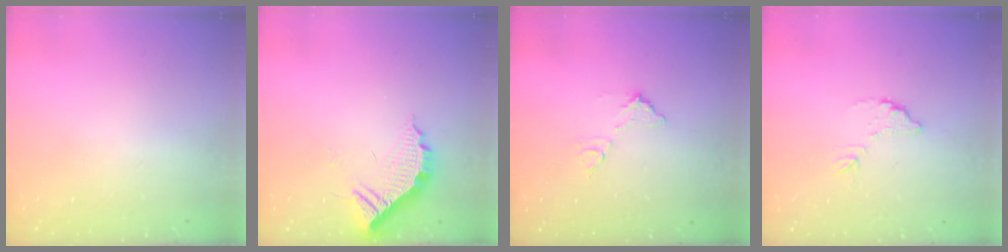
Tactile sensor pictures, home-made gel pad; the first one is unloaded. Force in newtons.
{"total": 10.2, "press": 10.1, "slide": 0.6}
{"total": 7.3, "press": 7.3, "slide": 0.3}
{"total": 8.0, "press": 8.0, "slide": 0.4}